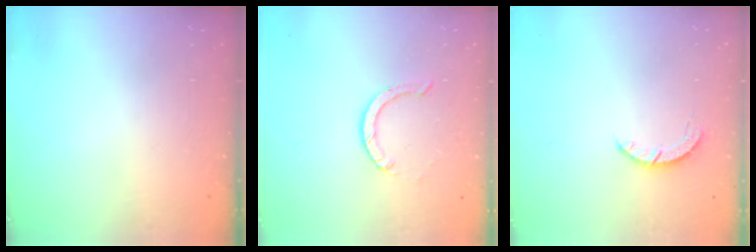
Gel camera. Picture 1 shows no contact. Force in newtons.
{"total": 2.0, "press": 2.0, "slide": 0.2}
{"total": 2.8, "press": 2.8, "slide": 0.4}